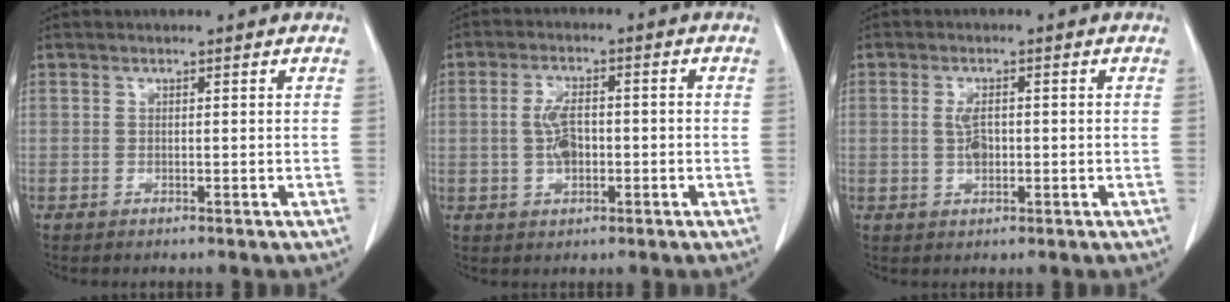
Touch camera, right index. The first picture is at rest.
{"total": 4.8, "force": [-0.6, 2.2, 4.2], "torque": [-0.087, 0.007, -0.010]}
{"total": 2.8, "force": [-0.1, 1.2, 2.6], "torque": [-0.050, 0.001, -0.001]}